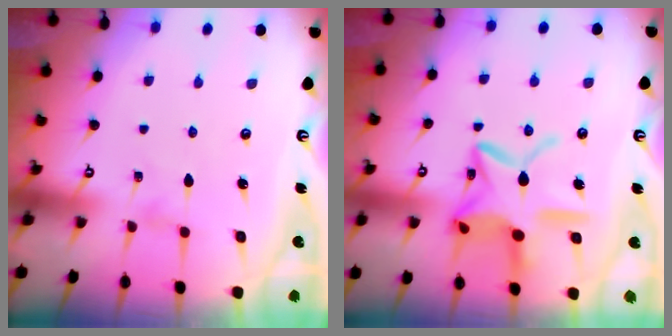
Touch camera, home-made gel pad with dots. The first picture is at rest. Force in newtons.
{"total": 16.3, "press": 16.3, "slide": 1.1}